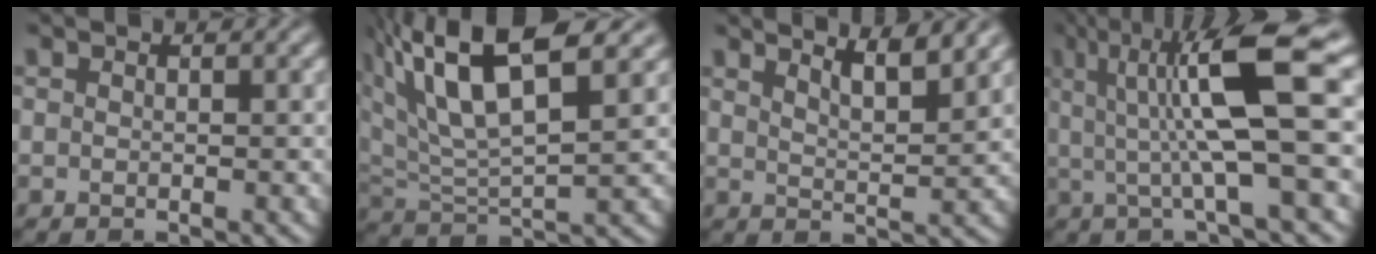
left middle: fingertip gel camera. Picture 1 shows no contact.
{"total": 10.6, "force": [5.4, 3.7, 8.4], "torque": [-0.169, 0.017, 0.099]}
{"total": 4.7, "force": [3.6, 1.1, 2.8], "torque": [-0.029, 0.017, 0.040]}
{"total": 9.4, "force": [1.7, 1.9, 9.1], "torque": [-0.158, 0.001, 0.035]}